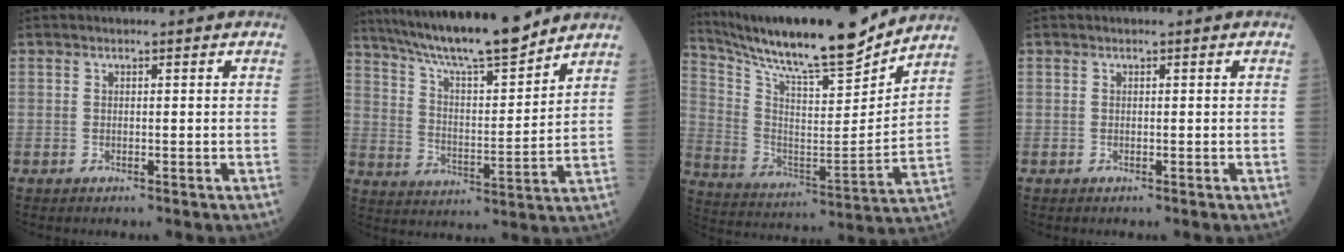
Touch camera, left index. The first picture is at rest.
{"total": 17.3, "force": [15.0, 1.0, 8.5], "torque": [-0.150, 0.006, 0.252]}
{"total": 21.4, "force": [19.0, 1.8, 9.6], "torque": [-0.188, -0.018, 0.314]}
{"total": 0.0}